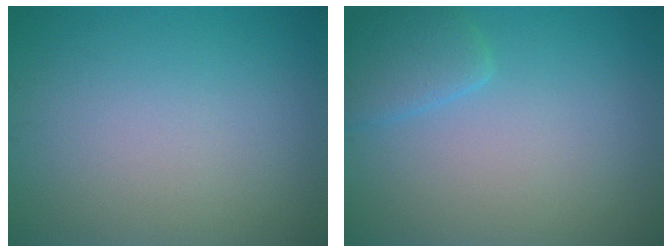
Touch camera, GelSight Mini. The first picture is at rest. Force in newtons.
{"total": 2.3, "press": 2.3, "slide": 0.1}